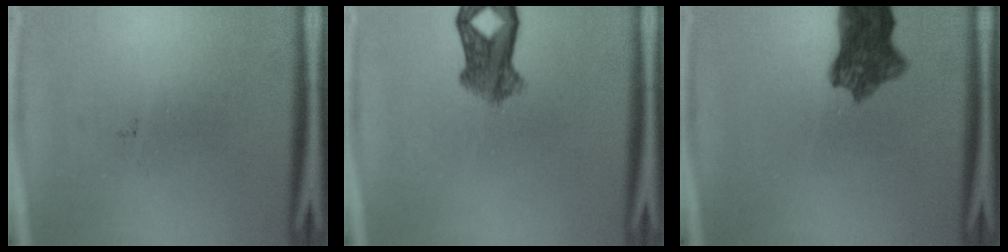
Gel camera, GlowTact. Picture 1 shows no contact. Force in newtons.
{"total": 5.1}
{"total": 7.7}